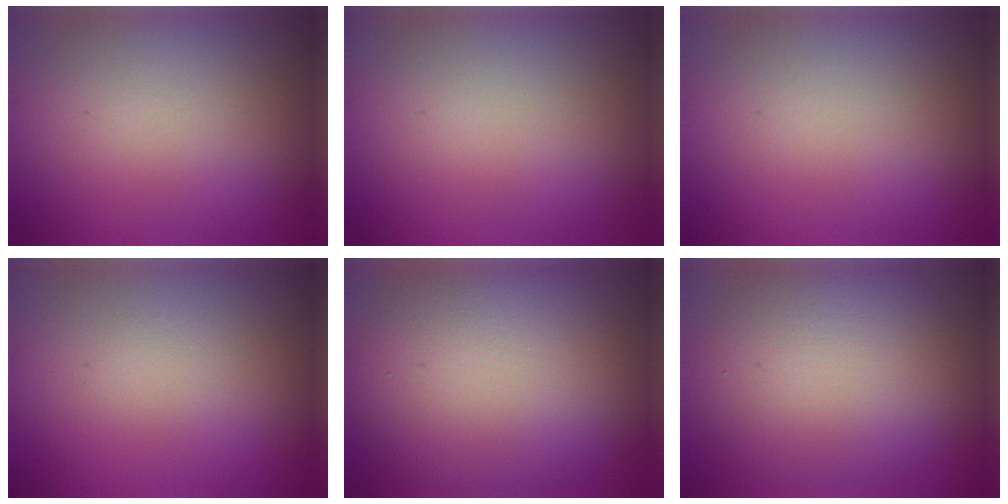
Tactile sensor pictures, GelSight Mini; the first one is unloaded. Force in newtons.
{"total": 0.0}
{"total": 0.0}
{"total": 0.5, "press": 0.5, "slide": 0.1}
{"total": 10.9, "press": 10.8, "slide": 1.1}
{"total": 8.3, "press": 8.3, "slide": 0.3}